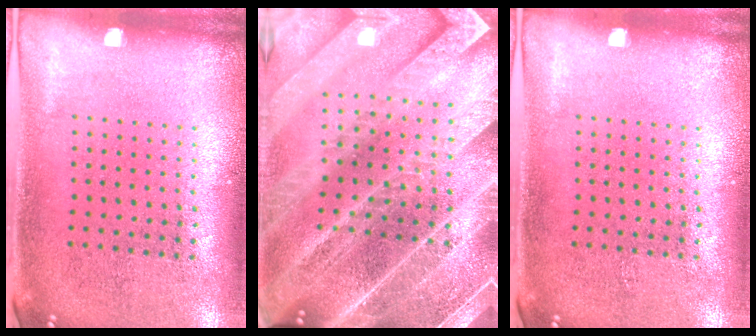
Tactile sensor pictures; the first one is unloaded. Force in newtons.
{"total": 5.5, "press": 4.7, "slide": 2.9}
{"total": 0.0}